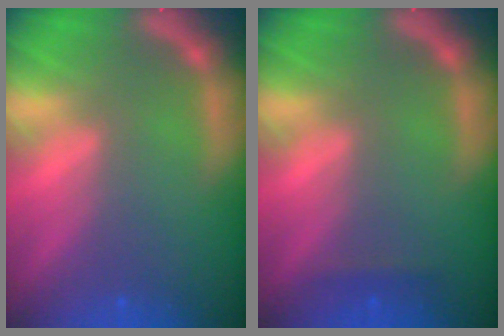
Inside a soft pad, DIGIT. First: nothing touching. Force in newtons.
{"total": 0.9}